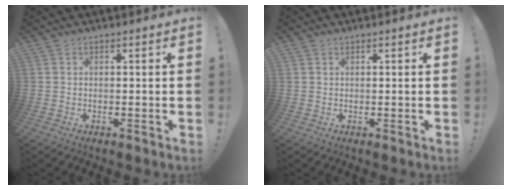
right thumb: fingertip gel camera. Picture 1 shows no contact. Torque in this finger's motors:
{"motor_torque": [0.06, -0.19, -0.15, -0.15, -0.07]}